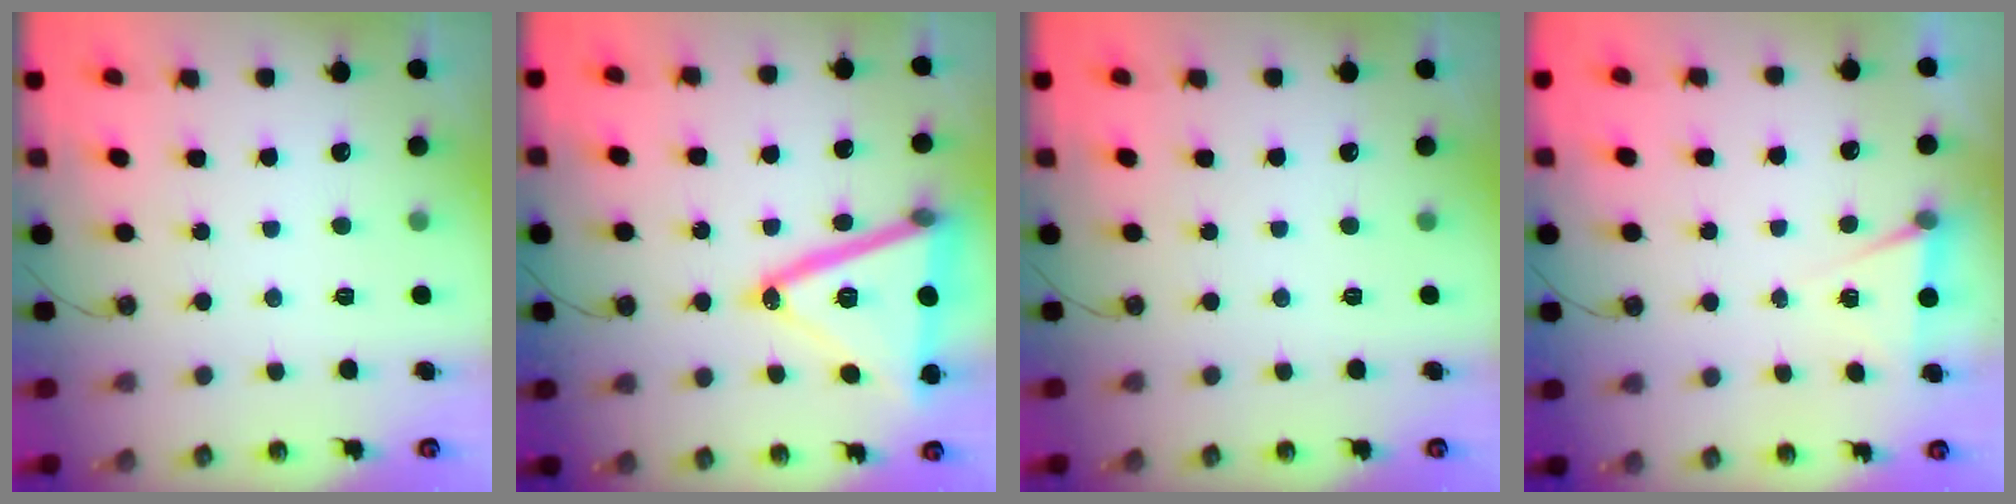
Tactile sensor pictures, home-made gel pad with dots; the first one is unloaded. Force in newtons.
{"total": 24.8, "press": 24.6, "slide": 3.4}
{"total": 0.0}
{"total": 5.4, "press": 2.9, "slide": 4.5}